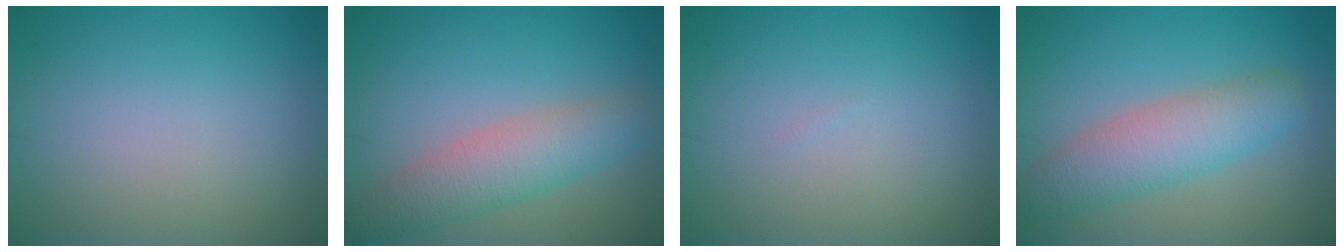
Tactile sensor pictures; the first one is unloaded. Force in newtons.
{"total": 4.5, "press": 4.5, "slide": 0.2}
{"total": 0.0}
{"total": 5.2, "press": 5.2, "slide": 0.2}